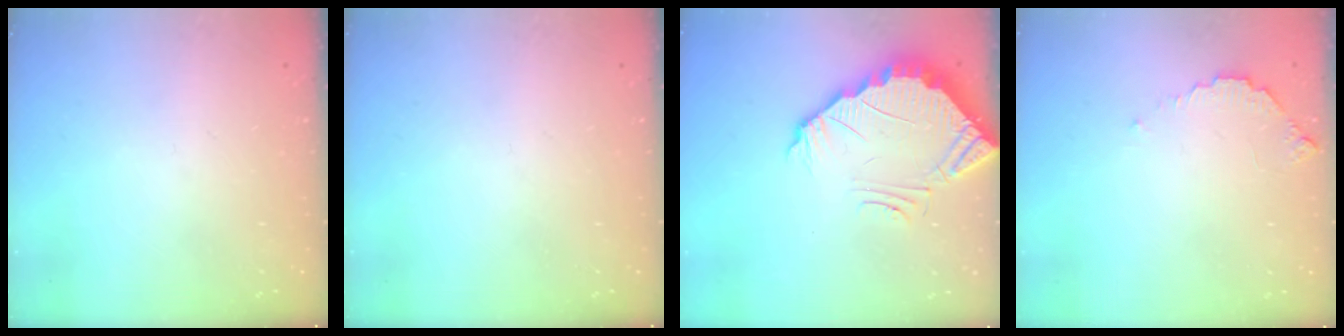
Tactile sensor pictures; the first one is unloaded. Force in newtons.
{"total": 0.0}
{"total": 3.7, "press": 3.7, "slide": 0.2}
{"total": 3.9, "press": 3.9, "slide": 0.2}